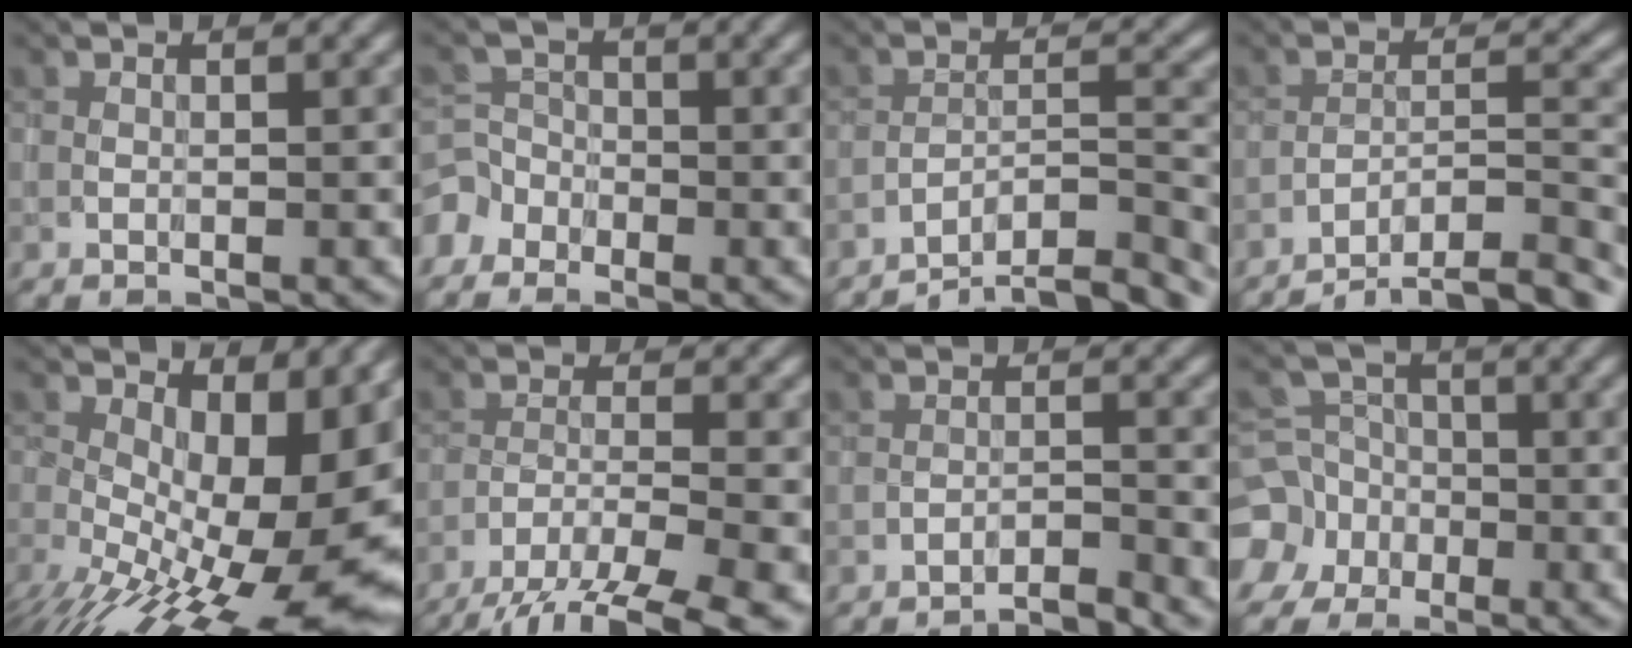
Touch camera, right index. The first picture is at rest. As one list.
[{"total": 3.3, "force": [-2.5, 2.1, 0.1], "torque": [0.009, 0.001, -0.049]}, {"total": 8.6, "force": [-7.9, 1.6, 3.1], "torque": [-0.033, 0.013, -0.114]}, {"total": 11.1, "force": [-10.3, 2.2, 3.5], "torque": [-0.037, 0.013, -0.135]}, {"total": 17.3, "force": [-2.1, 7.8, 15.3], "torque": [-0.191, -0.022, -0.004]}, {"total": 8.5, "force": [-6.6, 1.6, 5.1], "torque": [-0.072, -0.012, -0.102]}, {"total": 2.7, "force": [-2.7, 0.1, 0.6], "torque": [0.007, 0.013, -0.045]}, {"total": 8.3, "force": [-3.1, 7.5, 1.9], "torque": [-0.039, -0.005, -0.080]}]